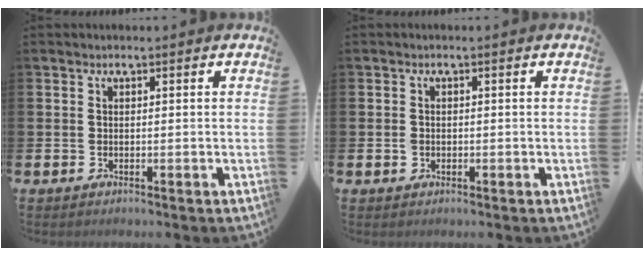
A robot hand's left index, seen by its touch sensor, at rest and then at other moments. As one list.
[{"total": 1.0, "force": [-0.1, 1.0, 0.4], "torque": [-0.009, 0.008, -0.004]}]